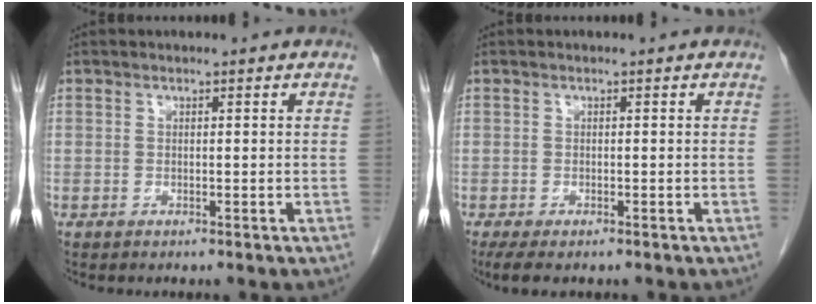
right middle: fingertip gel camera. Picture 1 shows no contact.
{"total": 3.9, "force": [-2.7, 1.4, 2.3], "torque": [-0.039, -0.011, -0.040]}